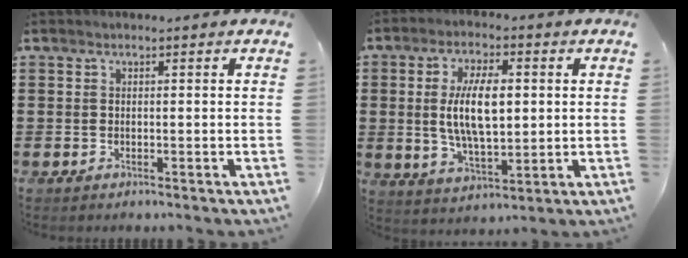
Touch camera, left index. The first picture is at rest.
{"total": 10.0, "force": [1.1, 4.2, 9.0], "torque": [-0.183, 0.004, 0.012]}